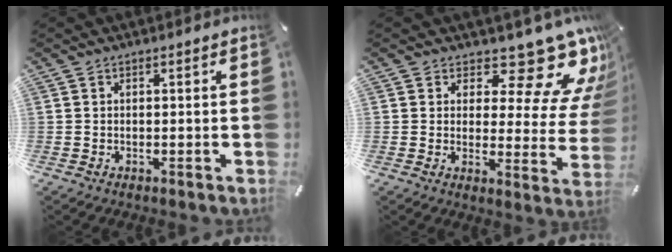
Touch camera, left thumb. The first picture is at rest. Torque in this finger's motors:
{"motor_torque": [0.25, 0.20, 0.15, -0.17, 0.01]}